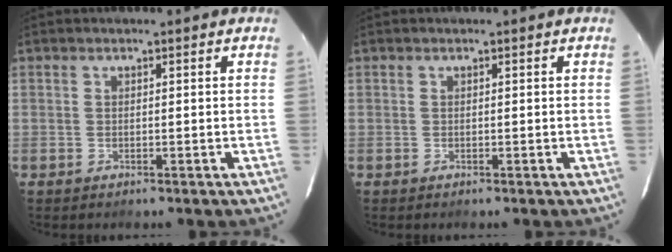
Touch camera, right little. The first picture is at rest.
{"total": 0.0}